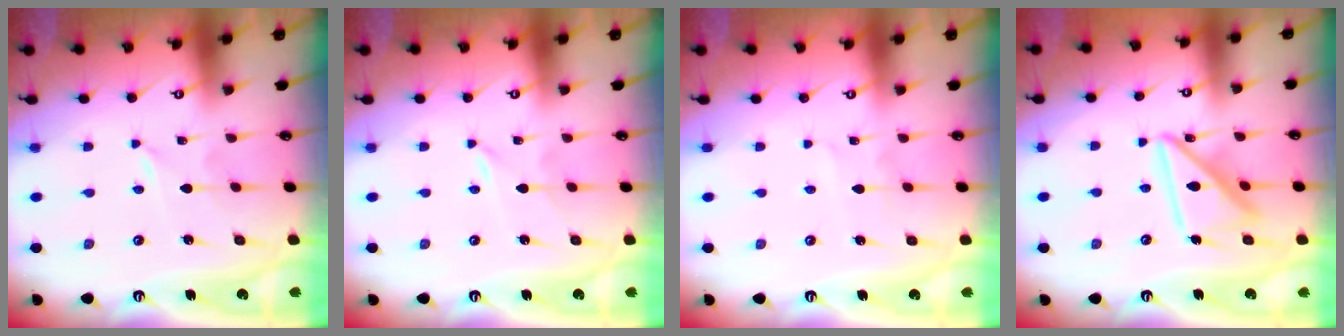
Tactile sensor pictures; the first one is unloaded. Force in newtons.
{"total": 0.0}
{"total": 2.7, "press": 2.7, "slide": 0.3}
{"total": 14.9, "press": 14.9, "slide": 1.4}